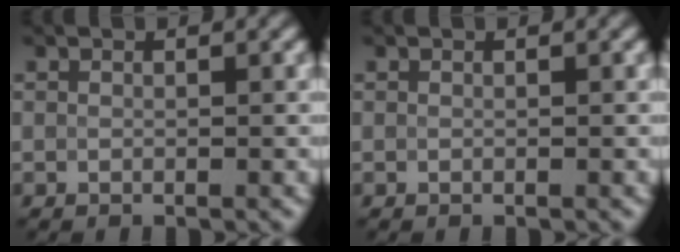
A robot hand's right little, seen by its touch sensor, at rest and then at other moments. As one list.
[{"total": 0.0}]